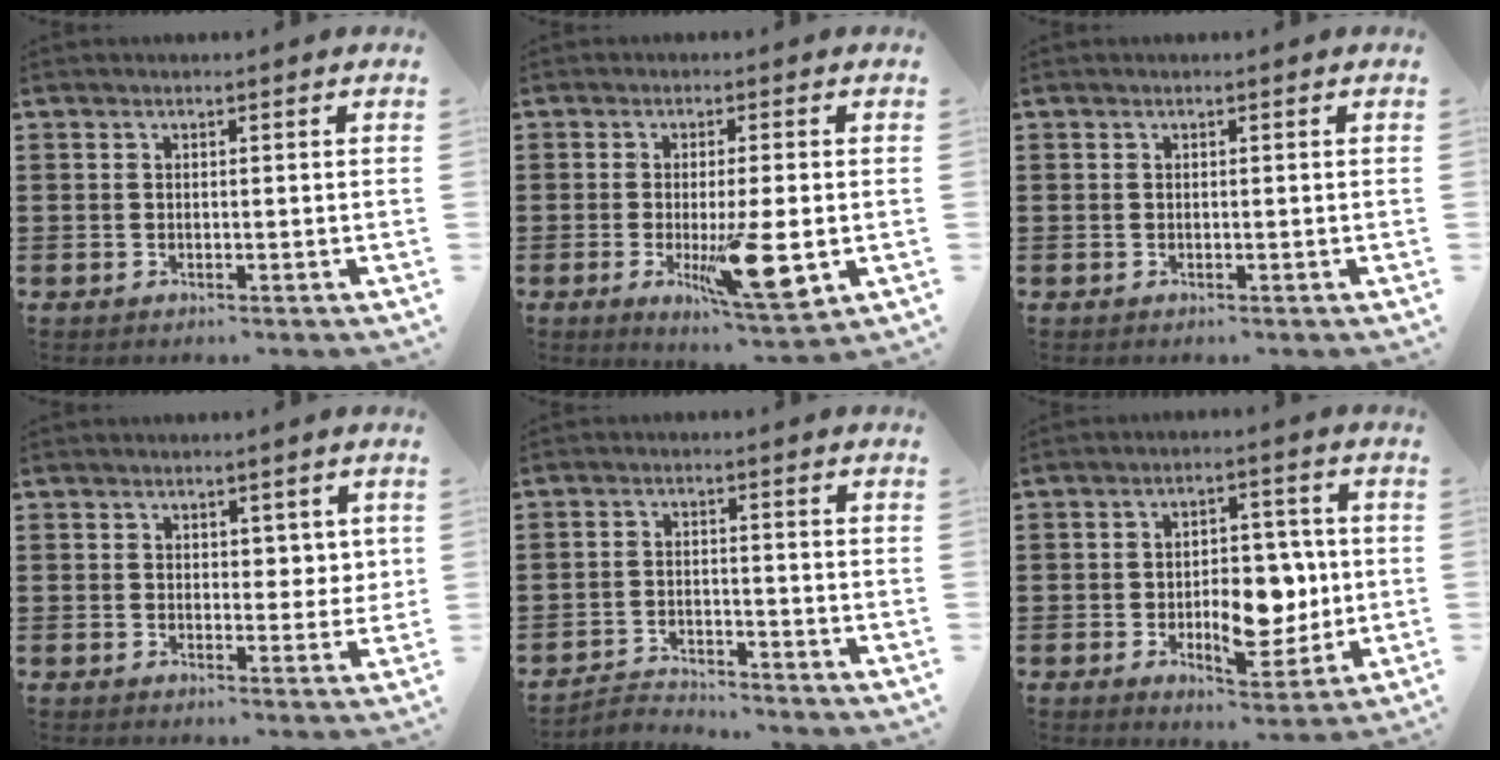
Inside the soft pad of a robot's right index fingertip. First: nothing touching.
{"total": 10.9, "force": [-2.5, 2.6, 10.3], "torque": [-0.183, -0.020, -0.037]}
{"total": 0.0}
{"total": 2.7, "force": [1.5, 1.8, 1.3], "torque": [-0.006, 0.000, 0.024]}
{"total": 2.7, "force": [-2.7, 0.2, 0.0], "torque": [-0.007, 0.002, -0.058]}
{"total": 9.1, "force": [-1.1, 5.4, 7.3], "torque": [-0.097, 0.004, -0.020]}